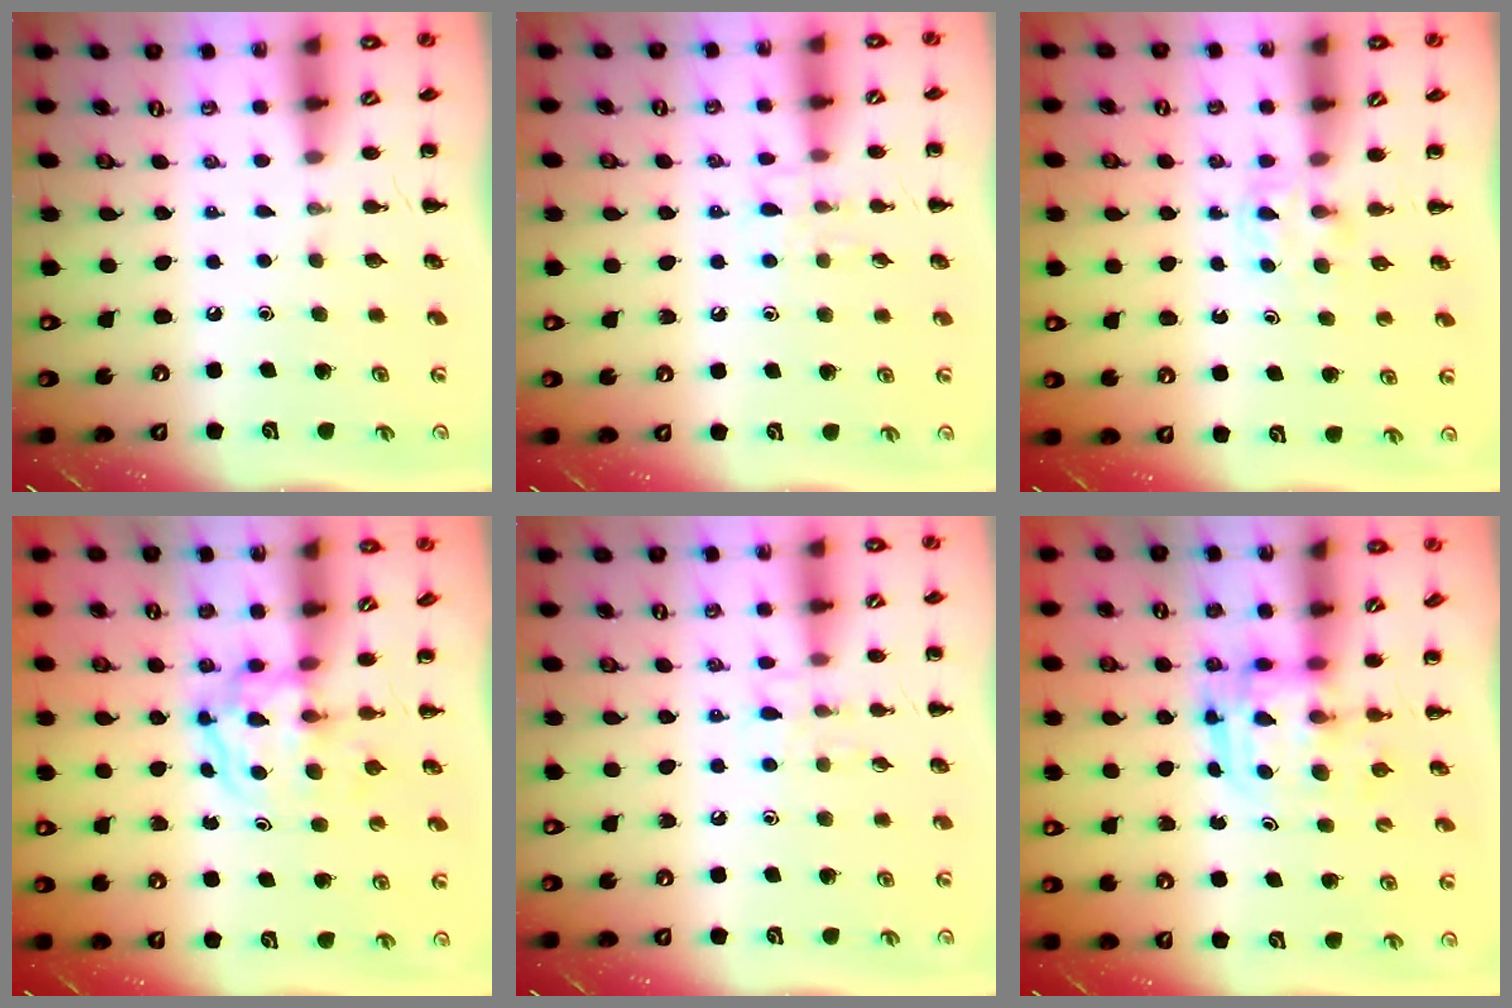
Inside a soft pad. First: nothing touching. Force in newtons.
{"total": 7.5, "press": 7.1, "slide": 2.2}
{"total": 3.0, "press": 2.8, "slide": 1.0}
{"total": 3.8, "press": 3.8, "slide": 0.5}
{"total": 7.5, "press": 7.1, "slide": 2.2}
{"total": 3.1, "press": 3.1, "slide": 0.3}